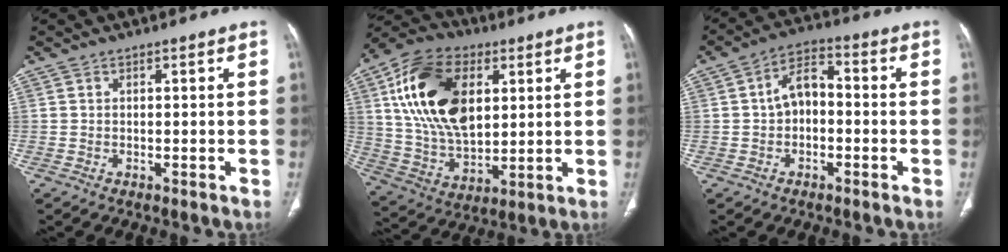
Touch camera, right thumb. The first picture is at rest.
{"total": 21.4, "force": [6.0, 13.0, 15.9], "torque": [-0.272, -0.014, 0.109]}
{"total": 7.0, "force": [-0.4, 4.8, 5.1], "torque": [-0.072, 0.029, -0.019]}